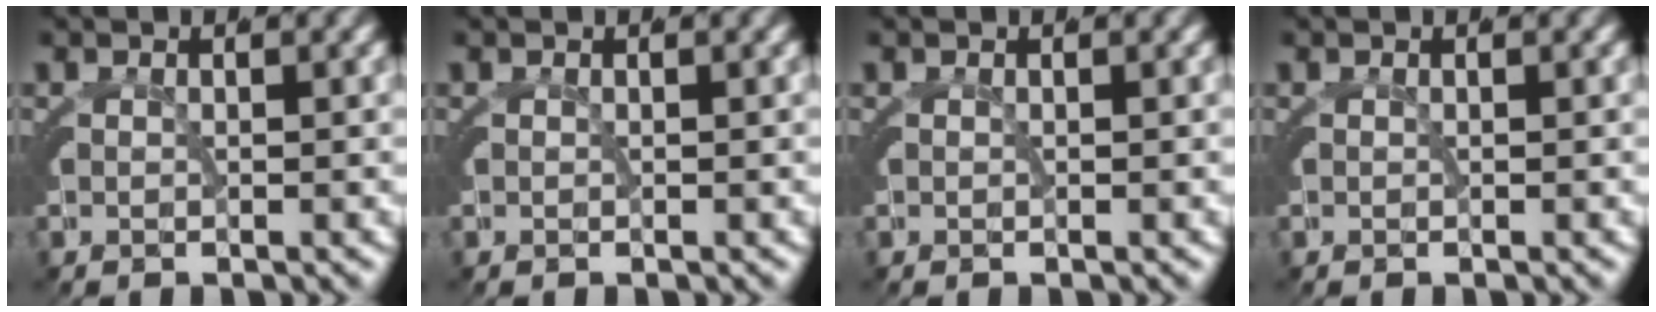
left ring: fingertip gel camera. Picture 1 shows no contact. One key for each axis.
{"total": 0.0}
{"total": 0.0}
{"total": 0.0}